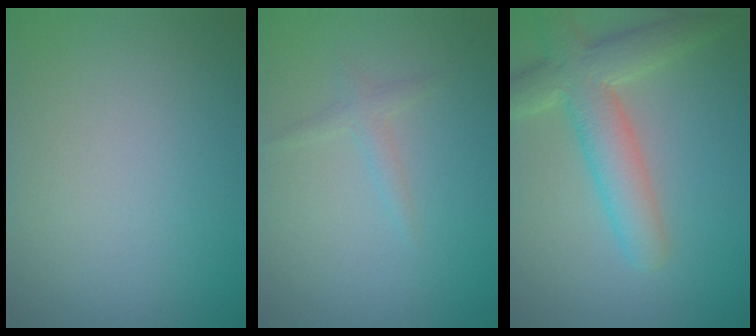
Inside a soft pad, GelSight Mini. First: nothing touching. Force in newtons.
{"total": 1.1, "press": 1.1, "slide": 0.1}
{"total": 5.7, "press": 5.6, "slide": 0.7}